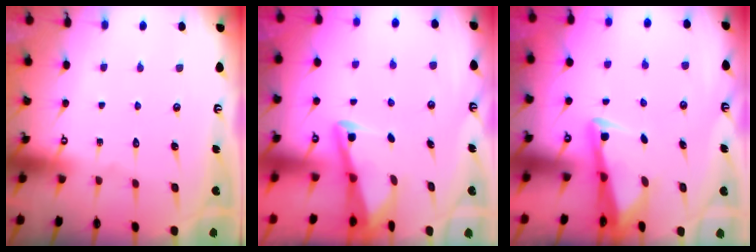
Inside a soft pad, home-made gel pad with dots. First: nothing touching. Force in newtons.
{"total": 3.0, "press": 3.0, "slide": 0.4}
{"total": 2.9, "press": 2.8, "slide": 0.7}